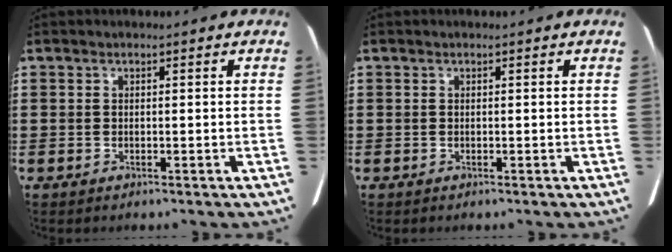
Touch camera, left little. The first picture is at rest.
{"total": 0.0}